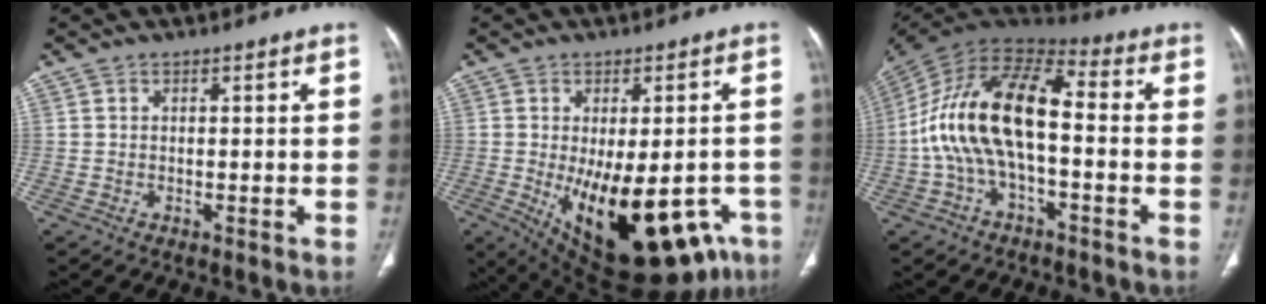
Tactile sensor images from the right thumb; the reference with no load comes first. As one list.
[{"total": 23.8, "force": [-8.8, 11.1, 19.1], "torque": [-0.219, -0.013, -0.098]}, {"total": 18.0, "force": [-1.9, 8.7, 15.7], "torque": [-0.302, 0.049, -0.042]}]